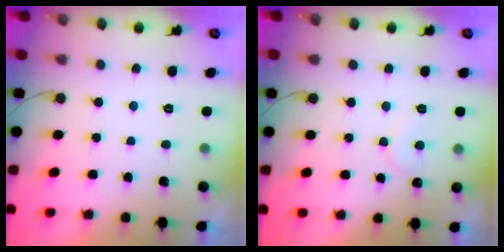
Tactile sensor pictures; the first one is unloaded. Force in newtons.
{"total": 5.5, "press": 5.5, "slide": 0.4}